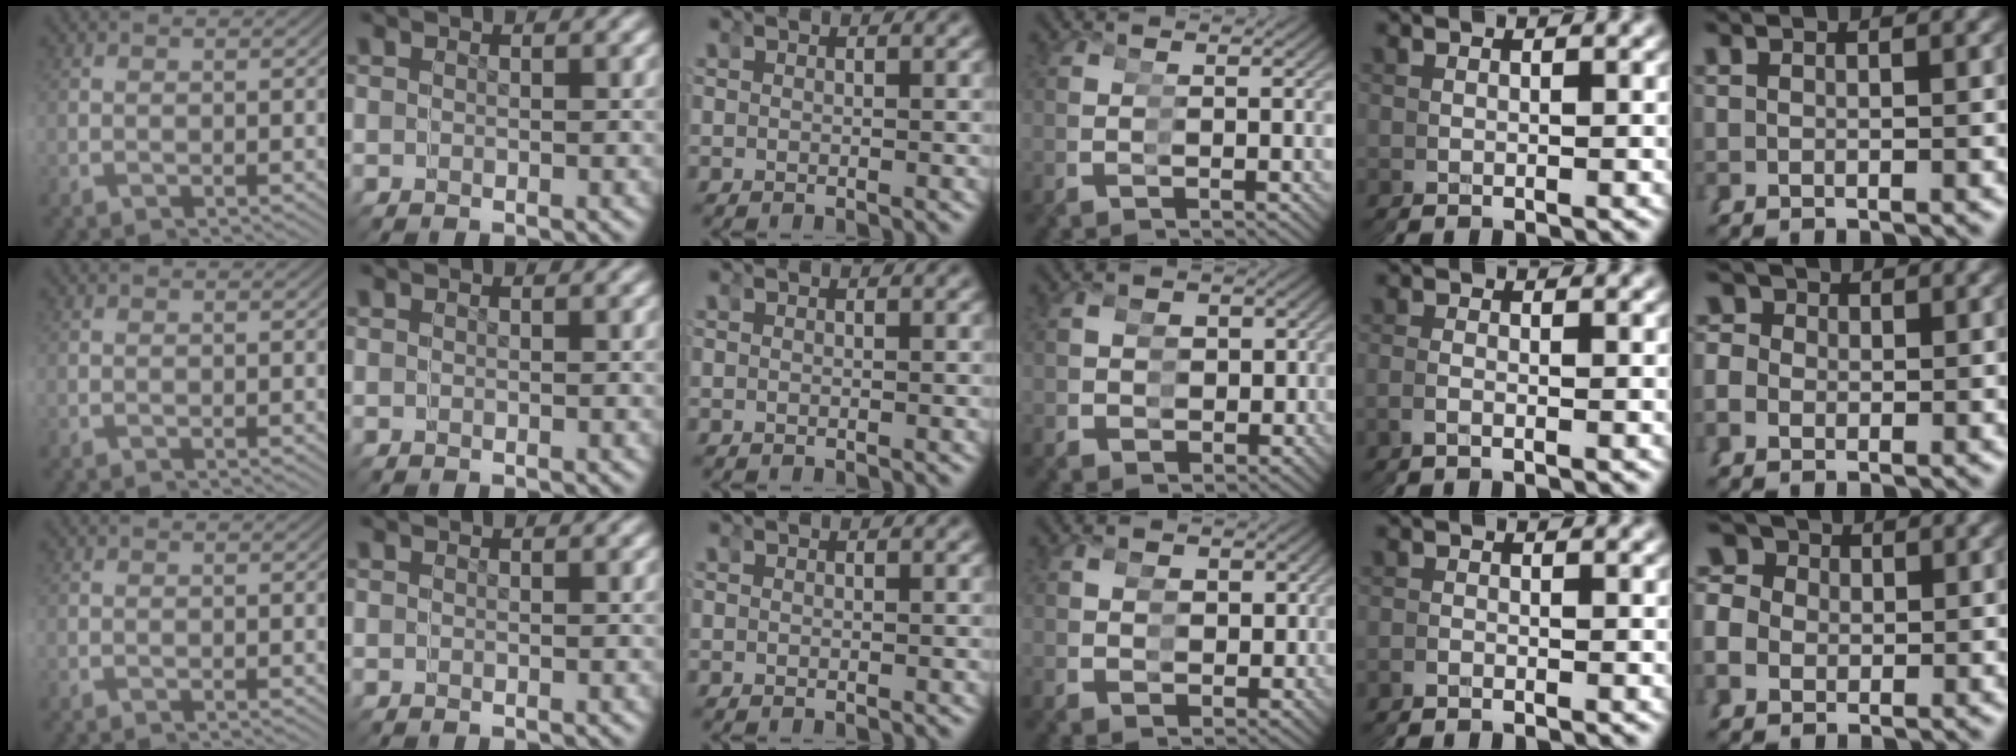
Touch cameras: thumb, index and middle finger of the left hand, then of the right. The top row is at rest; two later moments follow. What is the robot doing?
{"motion": "grasp_and_lifting", "object": "hoodie"}